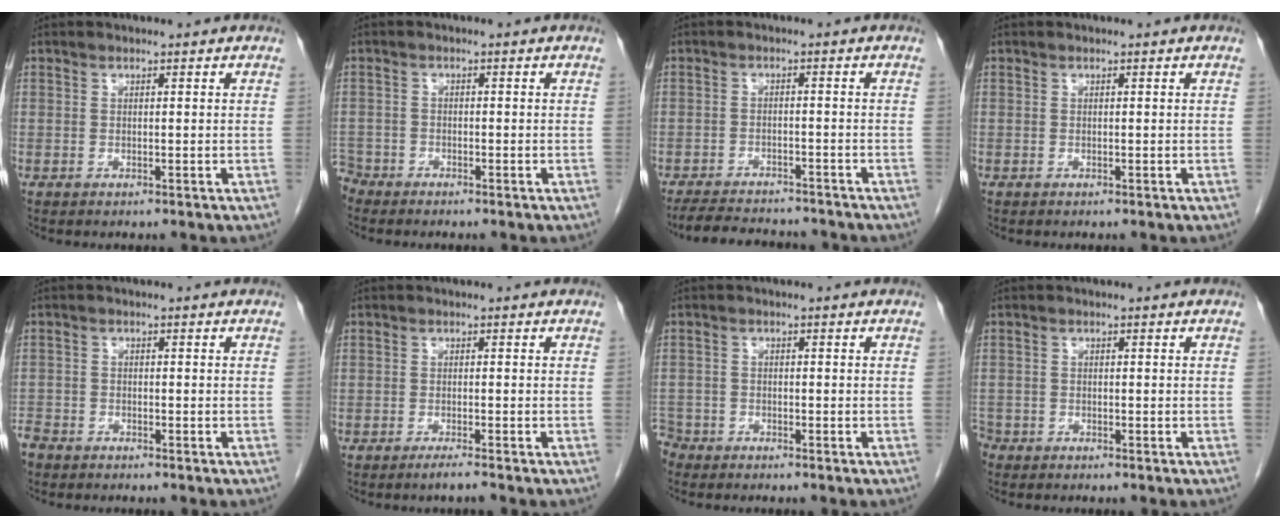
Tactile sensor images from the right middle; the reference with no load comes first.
{"total": 2.7, "force": [-2.5, 0.9, -0.3], "torque": [0.002, -0.003, -0.051]}
{"total": 10.4, "force": [-9.6, 2.3, 3.3], "torque": [-0.055, -0.003, -0.133]}
{"total": 0.0}
{"total": 3.8, "force": [-3.3, 1.8, 0.7], "torque": [-0.018, -0.003, -0.064]}
{"total": 1.7, "force": [-1.3, -0.3, 0.9], "torque": [-0.021, -0.003, -0.025]}
{"total": 3.3, "force": [-2.9, 1.5, -0.2], "torque": [0.000, -0.001, -0.060]}
{"total": 2.7, "force": [-2.2, 1.6, 0.4], "torque": [-0.013, 0.001, -0.044]}